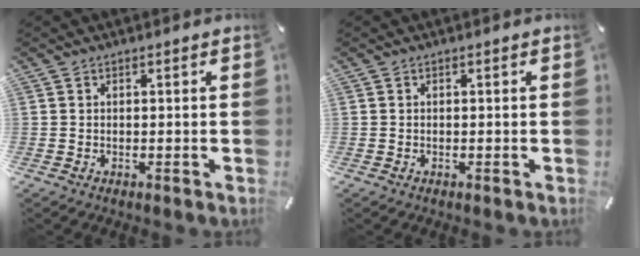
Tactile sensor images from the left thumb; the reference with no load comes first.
{"total": 0.0}